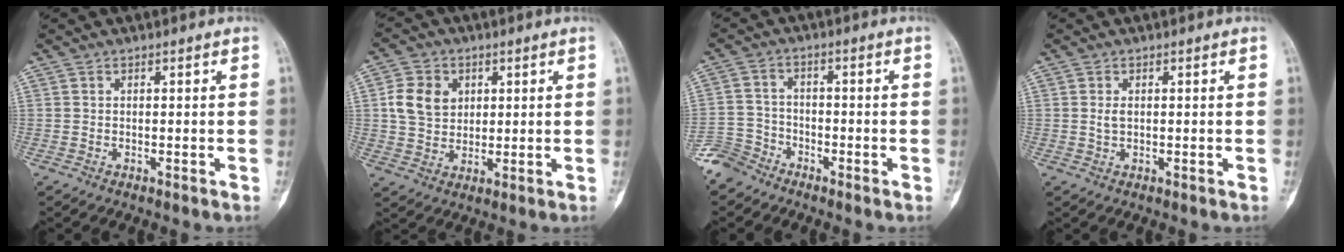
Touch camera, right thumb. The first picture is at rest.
{"total": 8.2, "force": [2.1, 6.6, 4.4], "torque": [-0.061, -0.004, 0.042]}
{"total": 5.6, "force": [-4.5, 3.3, 0.2], "torque": [0.010, 0.018, -0.101]}
{"total": 1.6, "force": [0.2, 0.9, 1.3], "torque": [-0.023, 0.000, 0.007]}